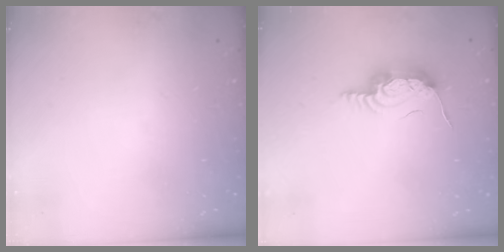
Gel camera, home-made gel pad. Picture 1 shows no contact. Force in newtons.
{"total": 10.3, "press": 10.2, "slide": 1.0}